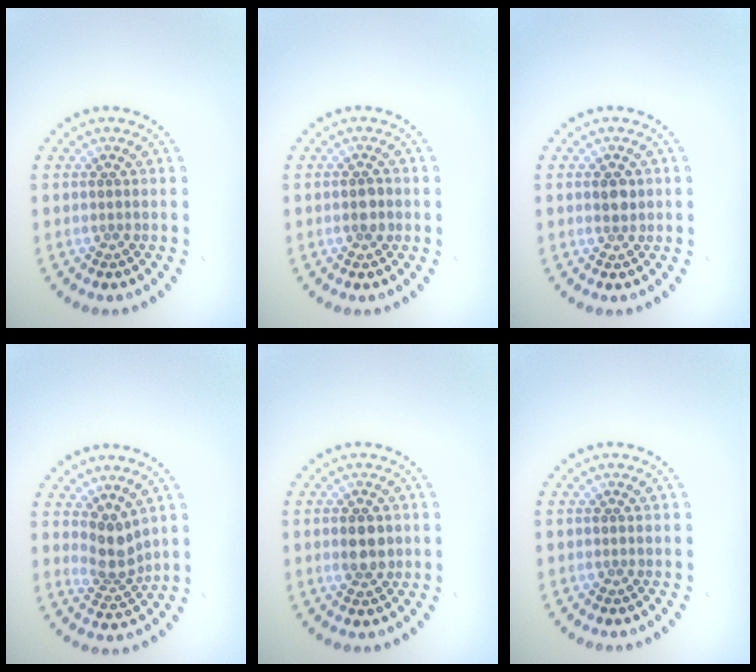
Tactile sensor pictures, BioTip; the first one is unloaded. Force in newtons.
{"total": 1.4, "press": 1.4, "slide": 0.2}
{"total": 1.5, "press": 1.4, "slide": 0.5}
{"total": 2.8, "press": 2.2, "slide": 1.8}
{"total": 2.5, "press": 2.5, "slide": 0.1}
{"total": 0.0}